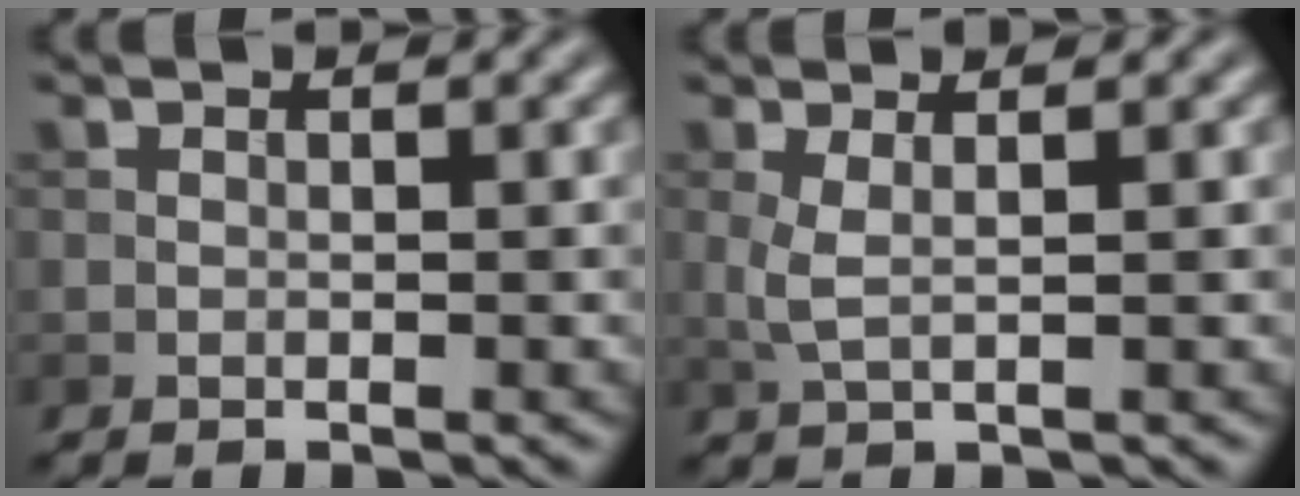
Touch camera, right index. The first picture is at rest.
{"total": 1.8, "force": [0.5, 0.5, 1.7], "torque": [-0.041, 0.000, 0.012]}